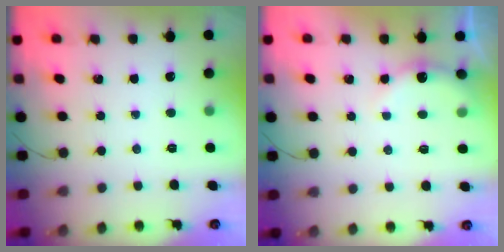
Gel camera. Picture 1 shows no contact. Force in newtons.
{"total": 6.2, "press": 6.1, "slide": 1.2}